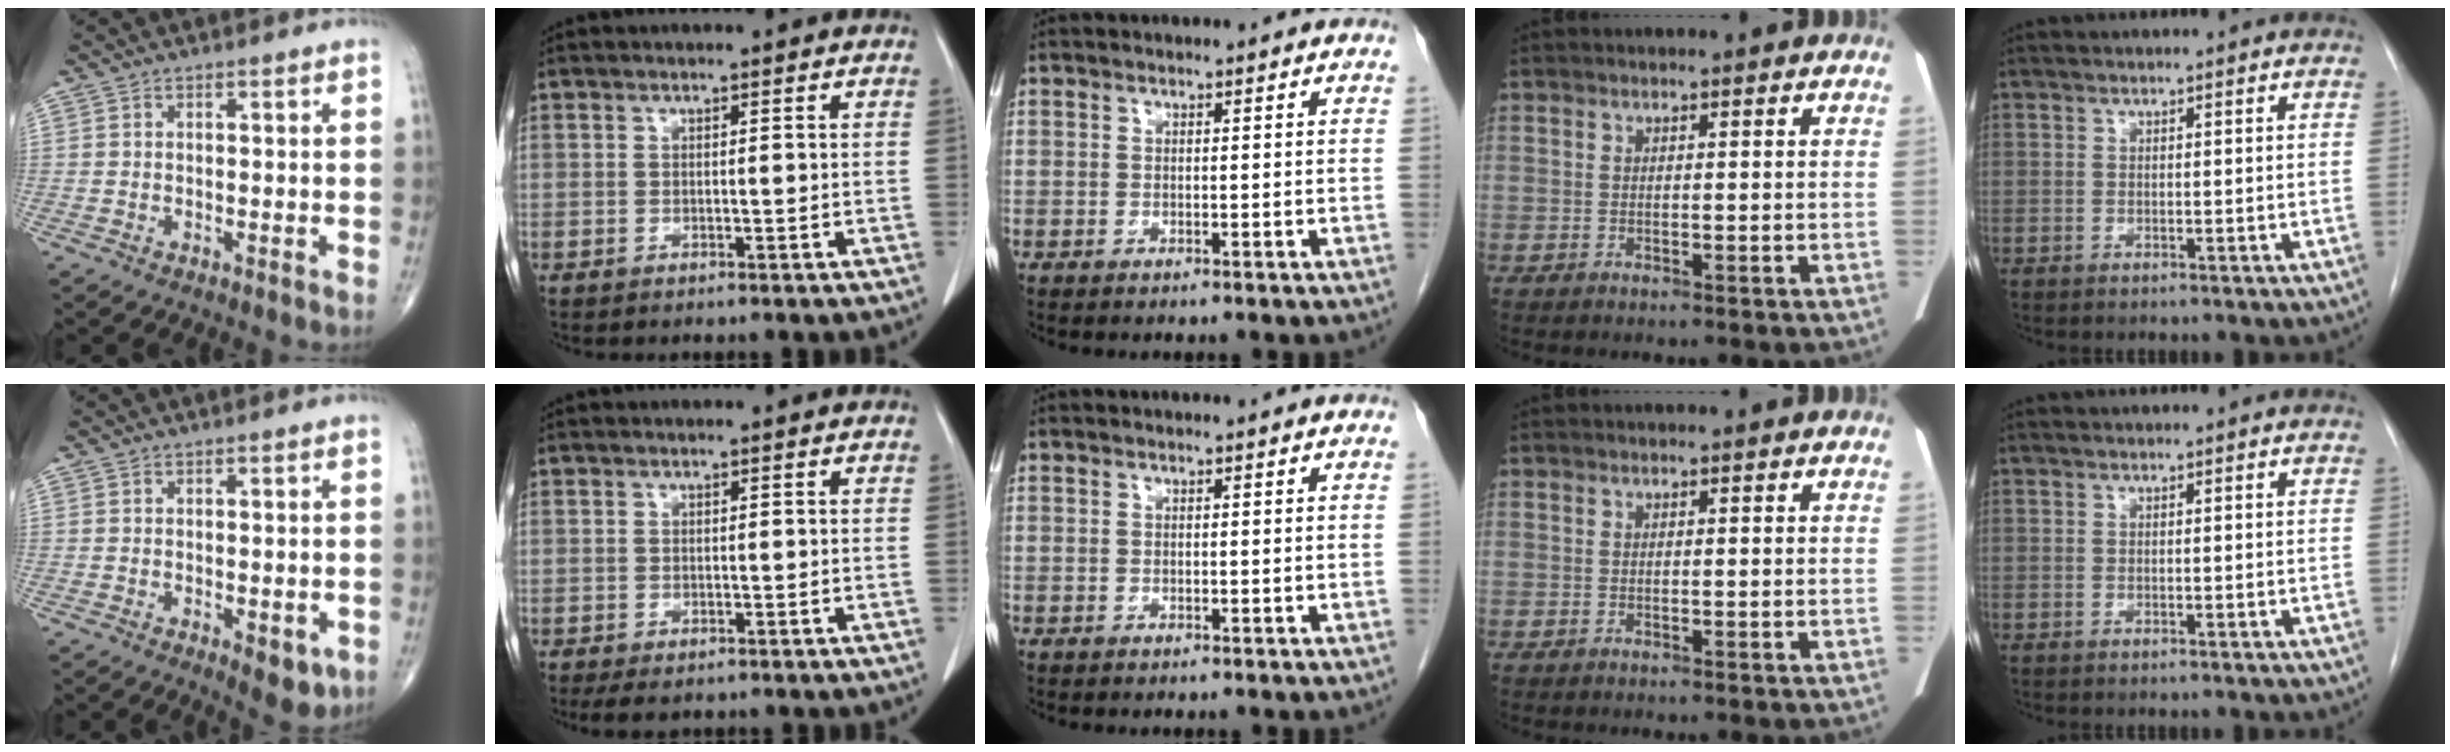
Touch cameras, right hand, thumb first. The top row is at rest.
{"thumb": {"total": 5.1, "force": [-1.6, 2.3, 4.3], "torque": [-0.038, -0.007, -0.013]}, "index": {"total": 3.0, "force": [-2.2, 1.5, 1.4], "torque": [-0.018, -0.005, -0.028]}}